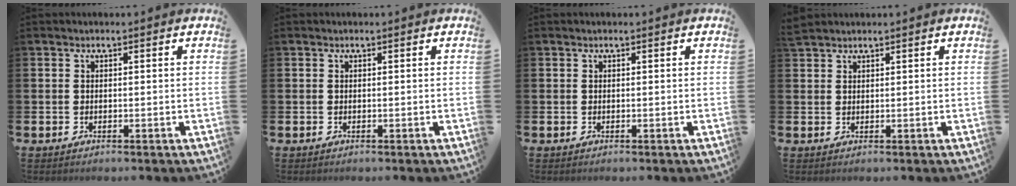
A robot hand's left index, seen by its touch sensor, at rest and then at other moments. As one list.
[{"total": 0.0}, {"total": 0.0}, {"total": 1.4, "force": [1.4, 0.3, 0.0], "torque": [0.003, 0.000, 0.025]}]